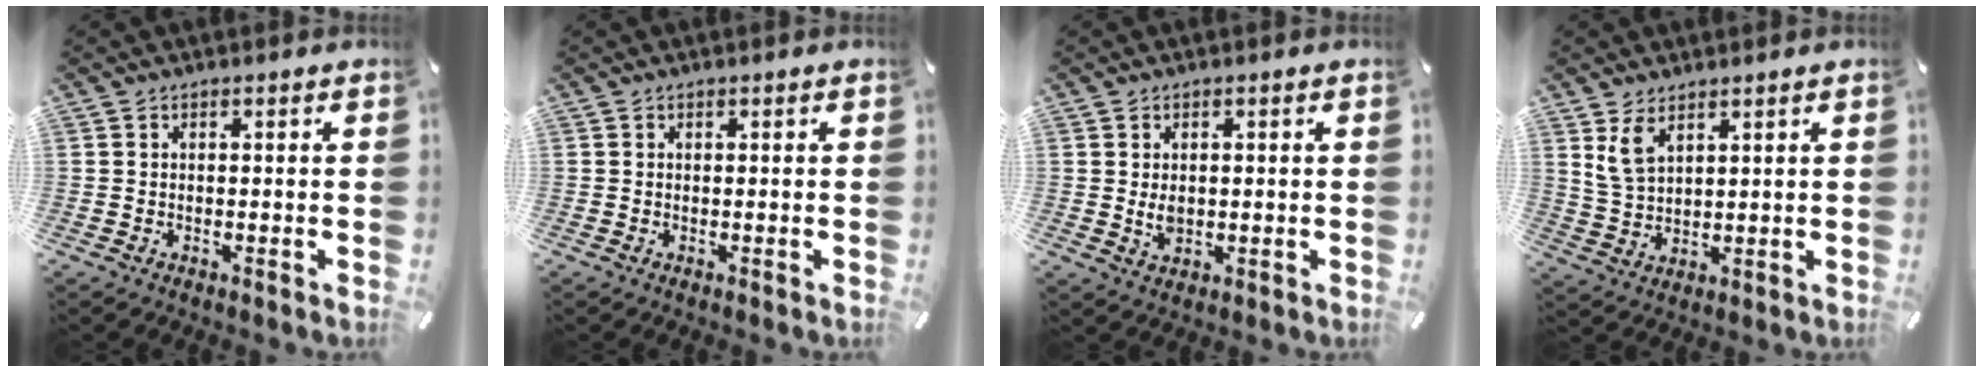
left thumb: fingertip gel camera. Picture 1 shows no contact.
{"total": 0.0}
{"total": 3.0, "force": [0.1, 2.1, 2.2], "torque": [-0.045, -0.001, -0.002]}
{"total": 5.8, "force": [3.8, 3.0, 3.3], "torque": [-0.082, -0.009, 0.070]}